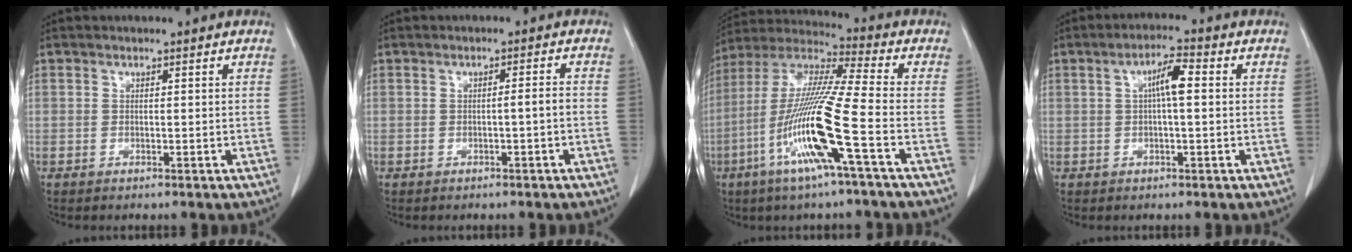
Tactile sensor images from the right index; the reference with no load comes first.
{"total": 1.5, "force": [-0.6, -0.1, 1.4], "torque": [-0.021, 0.001, -0.008]}
{"total": 16.4, "force": [-5.9, -0.7, 15.3], "torque": [-0.314, -0.015, -0.122]}
{"total": 4.6, "force": [0.7, 0.7, 4.5], "torque": [-0.081, 0.012, 0.009]}